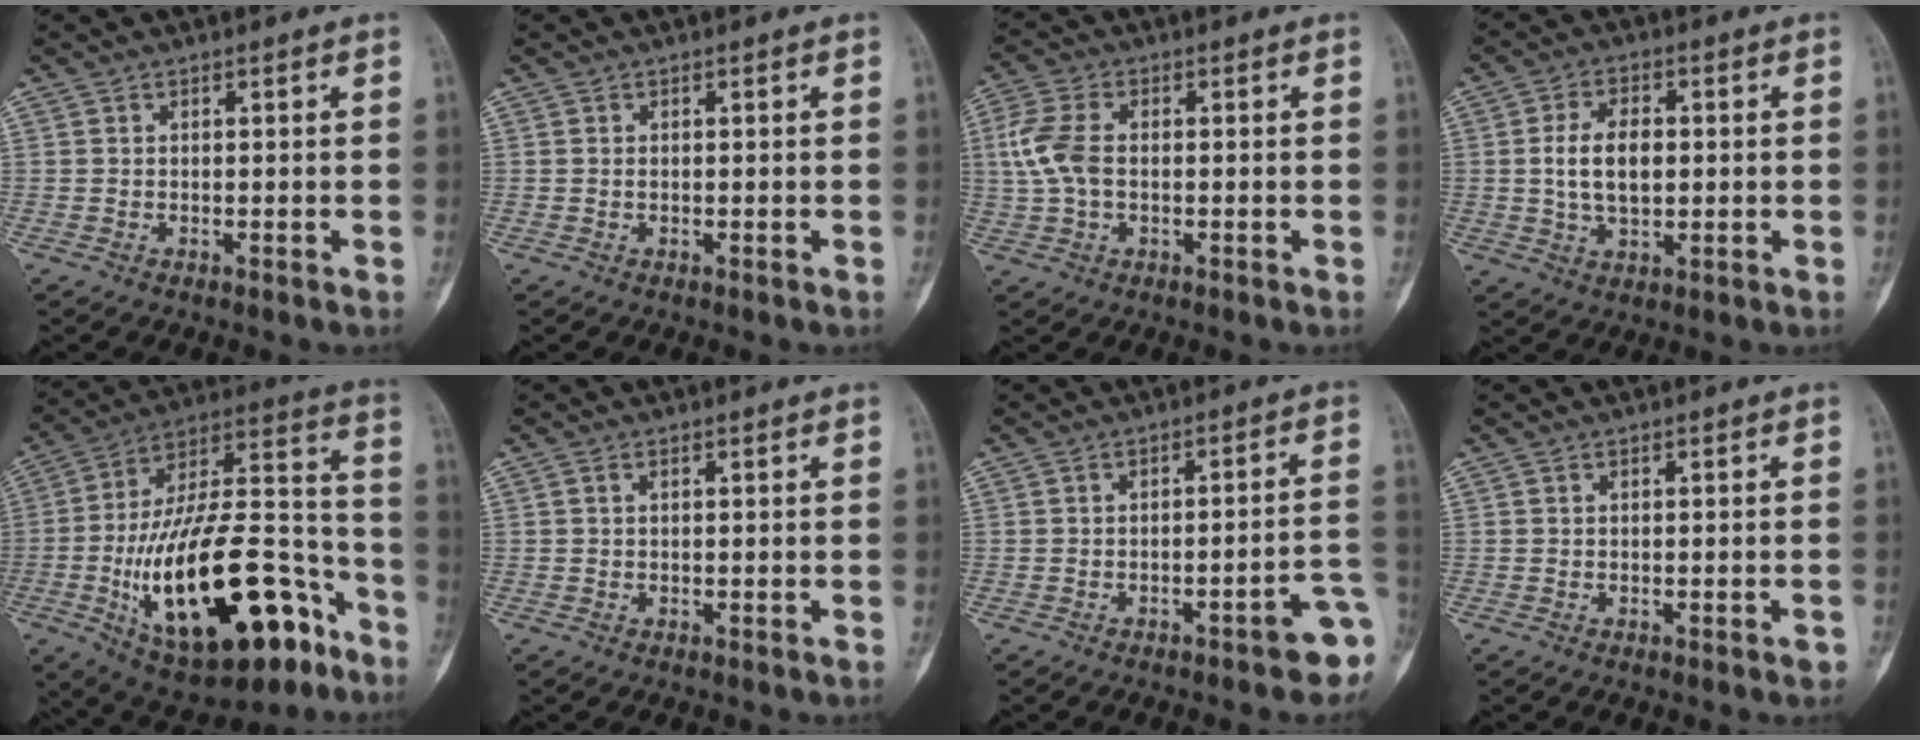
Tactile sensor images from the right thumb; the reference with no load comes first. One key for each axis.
{"total": 0.0}
{"total": 7.5, "fx": 0.2, "fy": 4.6, "fz": 6.0, "tx": -0.144, "ty": 0.013, "tz": 0.000}
{"total": 8.1, "fx": 0.4, "fy": 4.7, "fz": 6.6, "tx": -0.114, "ty": 0.003, "tz": 0.007}
{"total": 32.6, "fx": -13.3, "fy": 13.8, "fz": 26.3, "tx": -0.429, "ty": 0.065, "tz": -0.195}
{"total": 0.7, "fx": 0.2, "fy": 0.3, "fz": 0.5, "tx": -0.012, "ty": 0.004, "tz": 0.003}
{"total": 7.3, "fx": -4.1, "fy": 1.7, "fz": 5.9, "tx": -0.051, "ty": 0.033, "tz": -0.047}
{"total": 1.0, "fx": -0.6, "fy": 0.2, "fz": 0.8, "tx": -0.006, "ty": 0.002, "tz": -0.006}